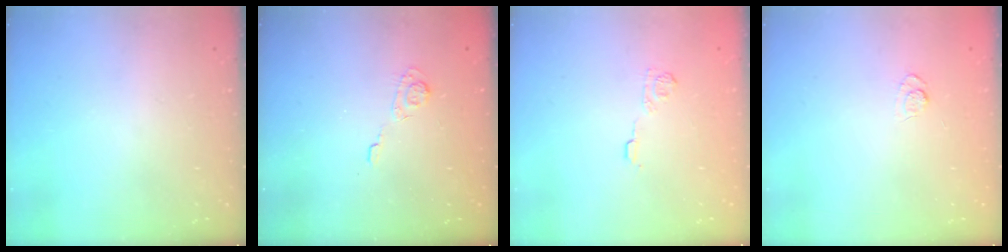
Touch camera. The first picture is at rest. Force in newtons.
{"total": 3.2, "press": 2.7, "slide": 1.6}
{"total": 7.0, "press": 6.9, "slide": 1.4}
{"total": 3.9, "press": 3.7, "slide": 1.3}